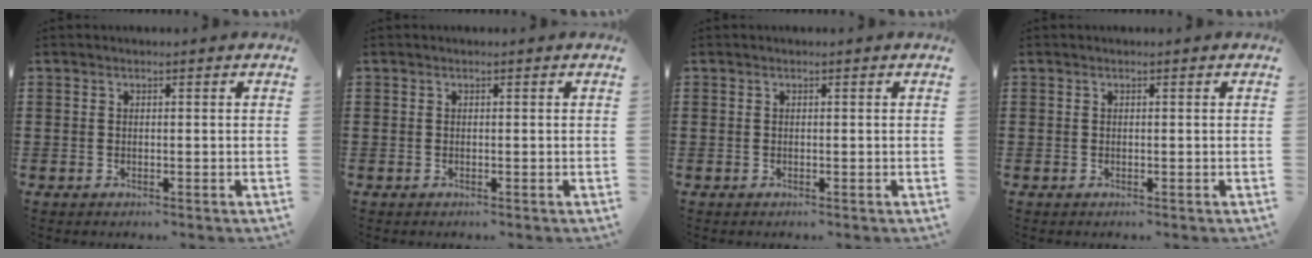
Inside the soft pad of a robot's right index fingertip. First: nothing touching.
{"total": 0.0}
{"total": 0.0}
{"total": 0.0}